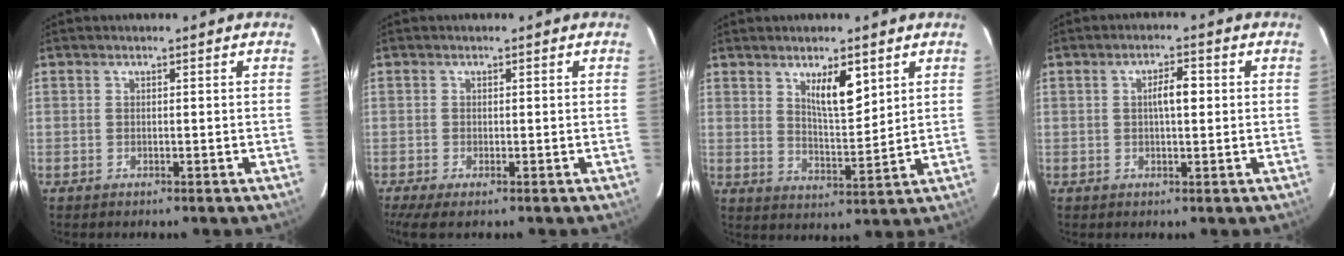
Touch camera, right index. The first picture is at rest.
{"total": 4.5, "force": [-3.1, 1.1, 3.1], "torque": [-0.055, -0.013, -0.052]}
{"total": 6.8, "force": [3.6, 1.7, 5.5], "torque": [-0.094, -0.008, 0.065]}
{"total": 3.5, "force": [0.4, 1.0, 3.3], "torque": [-0.058, 0.009, 0.006]}